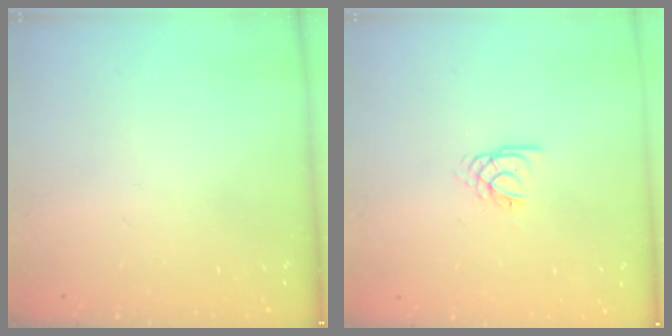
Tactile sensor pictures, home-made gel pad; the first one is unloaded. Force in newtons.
{"total": 2.8, "press": 2.7, "slide": 0.3}